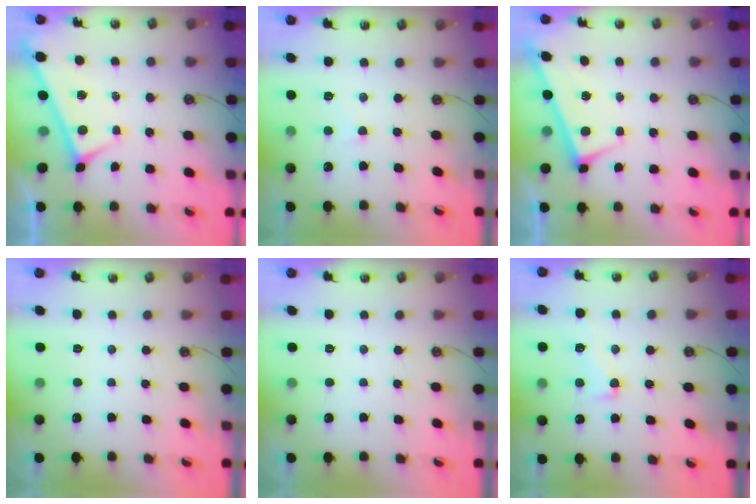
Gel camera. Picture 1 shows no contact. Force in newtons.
{"total": 1.5, "press": 1.4, "slide": 0.6}
{"total": 2.9, "press": 2.9, "slide": 0.2}
{"total": 0.0}
{"total": 0.0}
{"total": 2.2, "press": 1.5, "slide": 1.6}